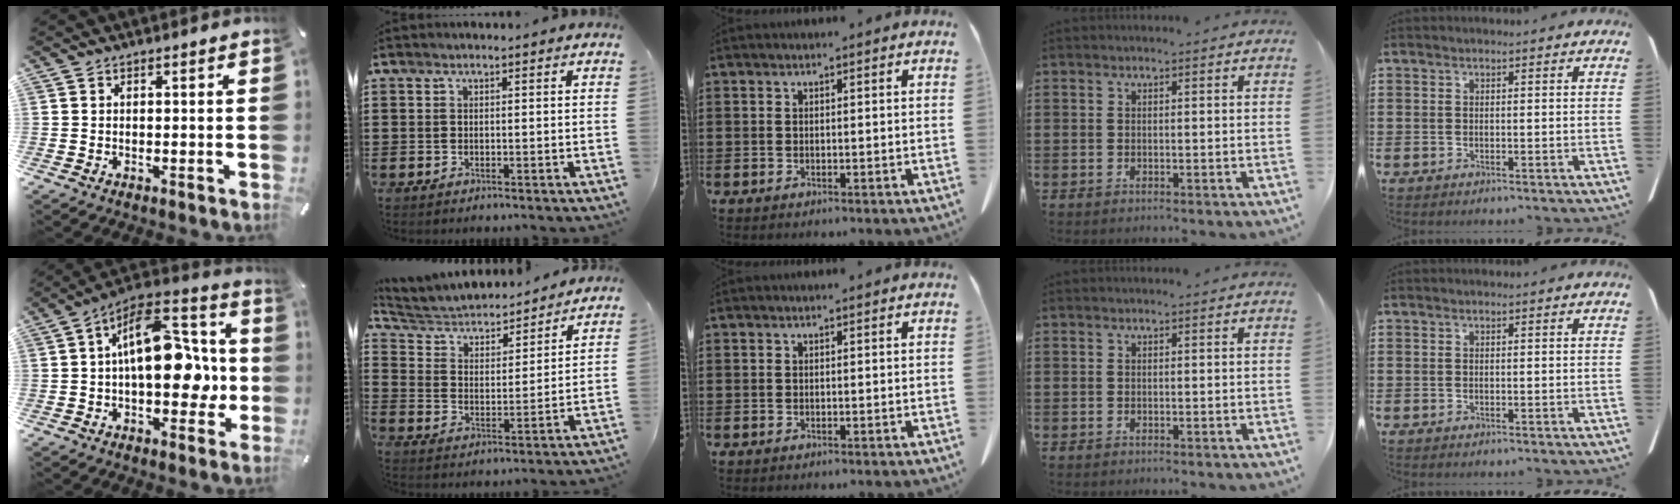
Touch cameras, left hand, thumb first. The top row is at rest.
{"thumb": {"total": 18.0, "force": [1.1, 10.6, 14.5], "torque": [-0.203, -0.010, 0.020]}, "index": {"total": 3.9, "force": [3.6, 1.2, 0.6], "torque": [-0.035, -0.028, 0.054]}}